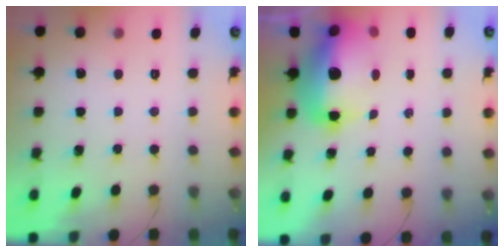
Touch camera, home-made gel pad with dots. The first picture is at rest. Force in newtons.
{"total": 15.9, "press": 15.4, "slide": 3.8}